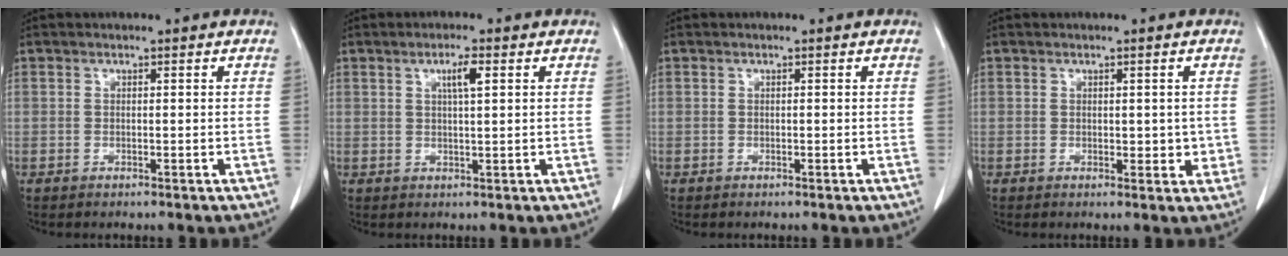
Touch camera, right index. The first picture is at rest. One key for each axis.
{"total": 3.2, "fx": 1.3, "fy": 0.3, "fz": 2.9, "tx": -0.047, "ty": 0.001, "tz": 0.020}
{"total": 0.0}
{"total": 2.9, "fx": 0.1, "fy": 1.7, "fz": 2.3, "tx": -0.021, "ty": -0.002, "tz": 0.005}